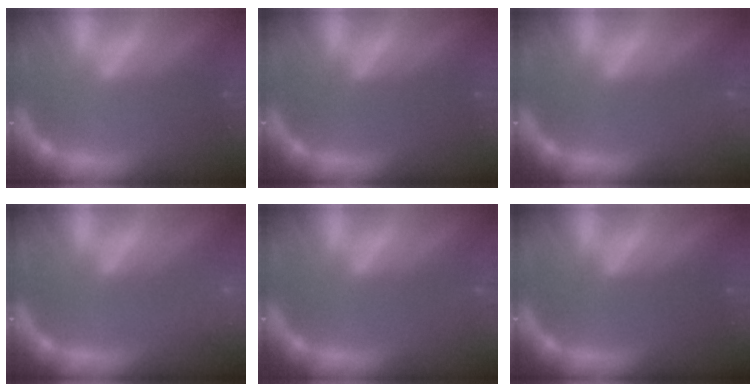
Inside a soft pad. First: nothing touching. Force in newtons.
{"total": 0.0}
{"total": 0.9}
{"total": 6.0}
{"total": 0.9}
{"total": 0.0}